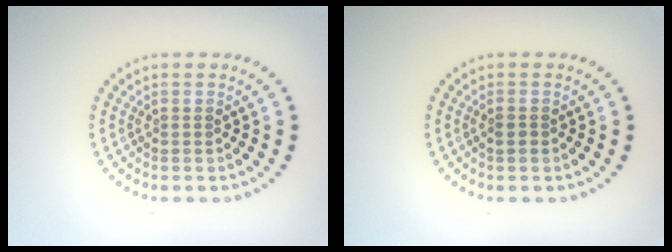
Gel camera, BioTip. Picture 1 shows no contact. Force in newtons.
{"total": 0.9, "press": 0.9, "slide": 0.4}